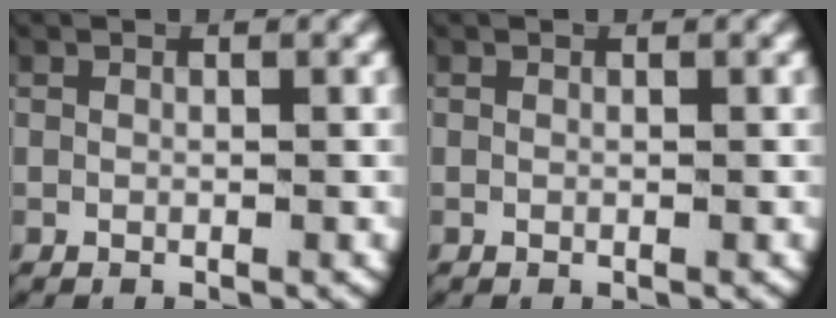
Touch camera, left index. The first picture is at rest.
{"total": 0.0}